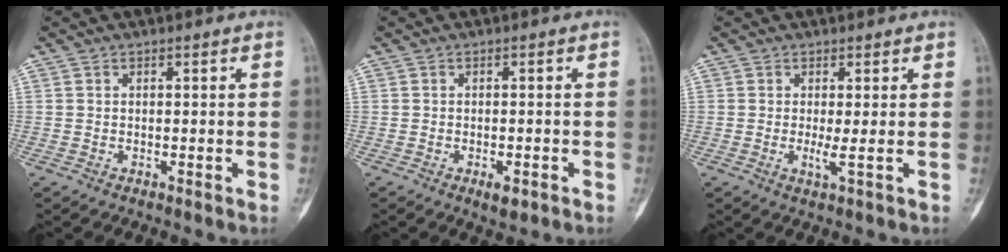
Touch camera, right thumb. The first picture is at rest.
{"total": 2.6, "force": [-1.4, 1.1, 2.0], "torque": [-0.030, 0.002, -0.018]}
{"total": 2.0, "force": [0.1, -0.1, 1.9], "torque": [-0.044, -0.007, -0.001]}